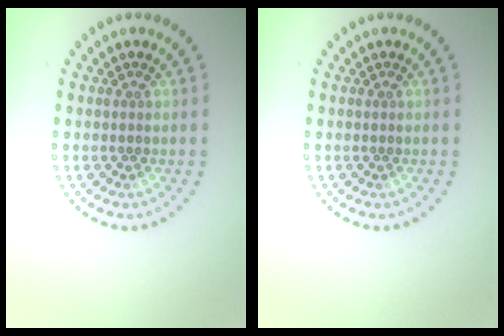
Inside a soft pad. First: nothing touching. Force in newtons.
{"total": 0.0}